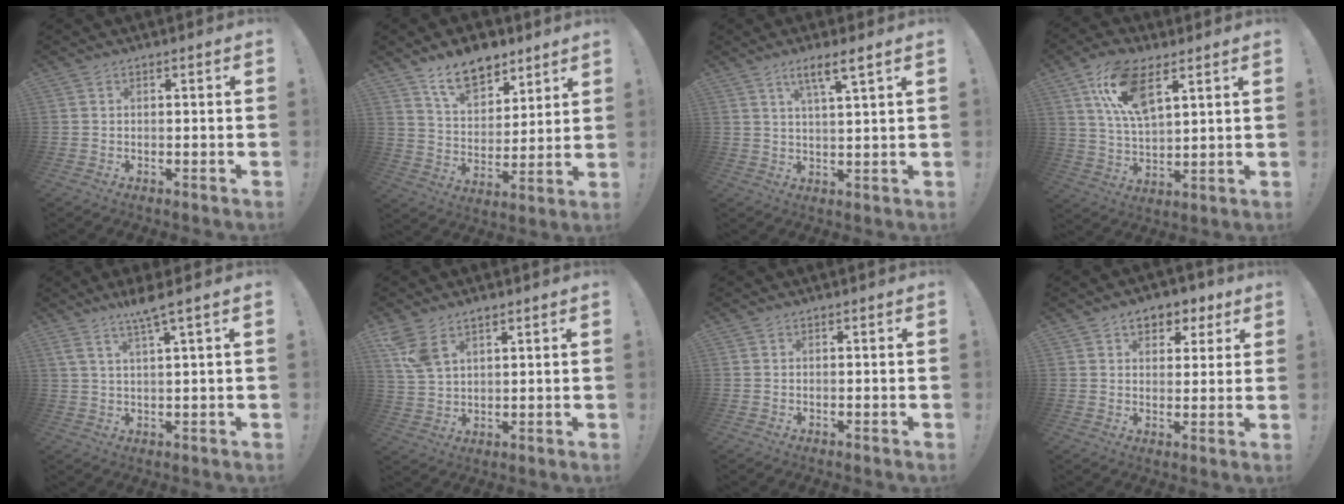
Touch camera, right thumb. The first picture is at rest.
{"total": 13.2, "force": [9.5, 7.2, 5.7], "torque": [-0.092, -0.057, 0.177]}
{"total": 5.9, "force": [3.8, -0.1, 4.5], "torque": [-0.080, -0.013, 0.059]}
{"total": 14.4, "force": [7.5, 6.3, 10.5], "torque": [-0.207, -0.014, 0.138]}
{"total": 6.3, "force": [4.3, -0.7, 4.6], "torque": [-0.098, -0.014, 0.072]}
{"total": 7.1, "force": [4.5, 3.8, 4.0], "torque": [-0.077, -0.013, 0.090]}
{"total": 0.0}
{"total": 7.0, "force": [3.8, 5.1, 3.0], "torque": [-0.036, -0.014, 0.070]}